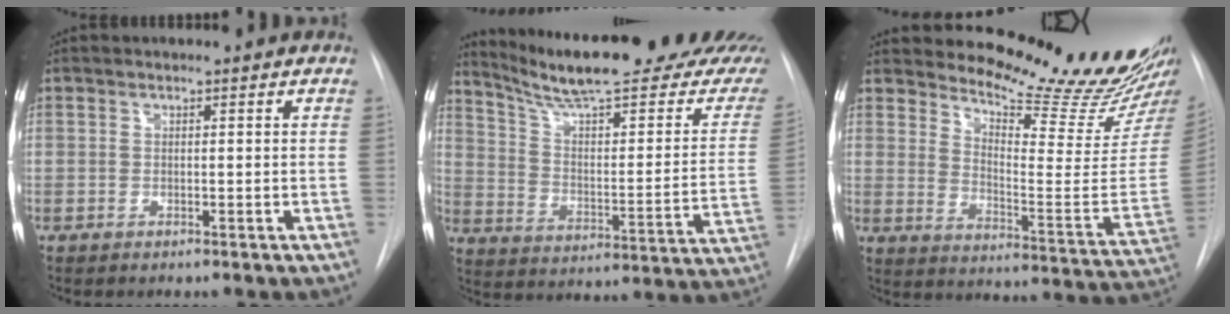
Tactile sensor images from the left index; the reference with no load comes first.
{"total": 26.3, "force": [23.0, 2.4, 12.6], "torque": [-0.180, -0.070, 0.310]}
{"total": 20.3, "force": [19.1, 0.8, 6.8], "torque": [-0.106, -0.126, 0.245]}